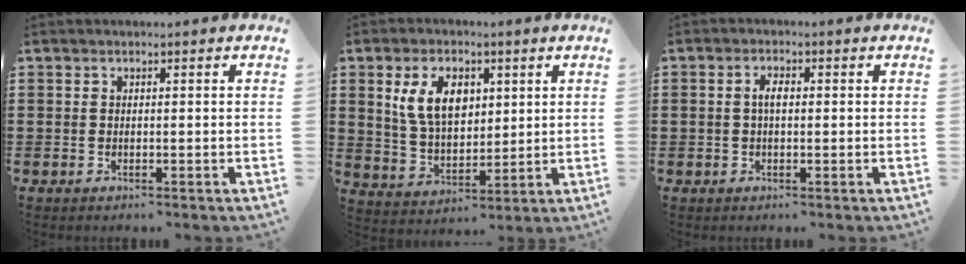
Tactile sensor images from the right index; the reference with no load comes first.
{"total": 8.3, "force": [3.0, 4.9, 5.9], "torque": [-0.146, 0.011, 0.052]}
{"total": 2.3, "force": [0.1, 1.0, 2.0], "torque": [-0.039, 0.005, 0.001]}